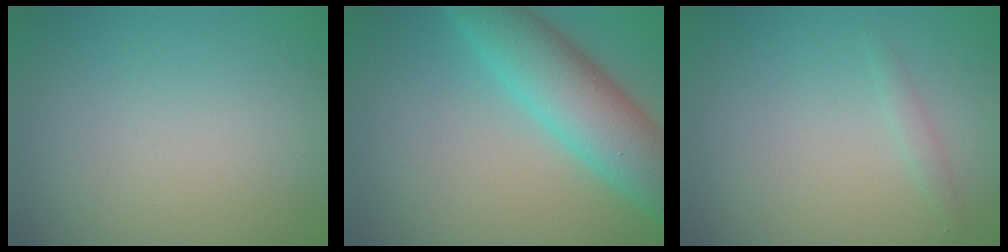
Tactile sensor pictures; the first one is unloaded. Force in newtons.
{"total": 7.6, "press": 7.6, "slide": 0.2}
{"total": 0.8, "press": 0.8, "slide": 0.1}